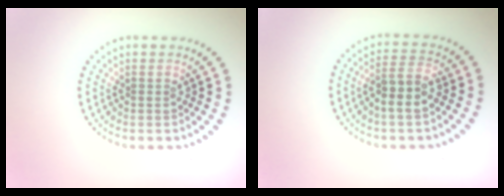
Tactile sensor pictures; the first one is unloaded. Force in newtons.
{"total": 2.9, "press": 2.6, "slide": 1.3}